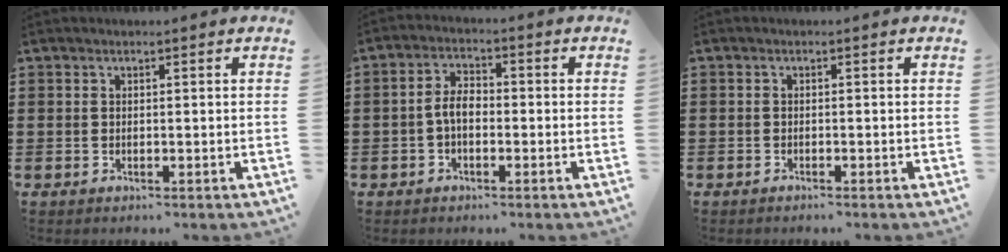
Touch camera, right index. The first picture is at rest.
{"total": 4.0, "force": [-0.9, 2.1, 3.3], "torque": [-0.074, 0.001, -0.022]}
{"total": 0.6, "force": [-0.6, -0.1, 0.1], "torque": [-0.003, -0.003, -0.012]}